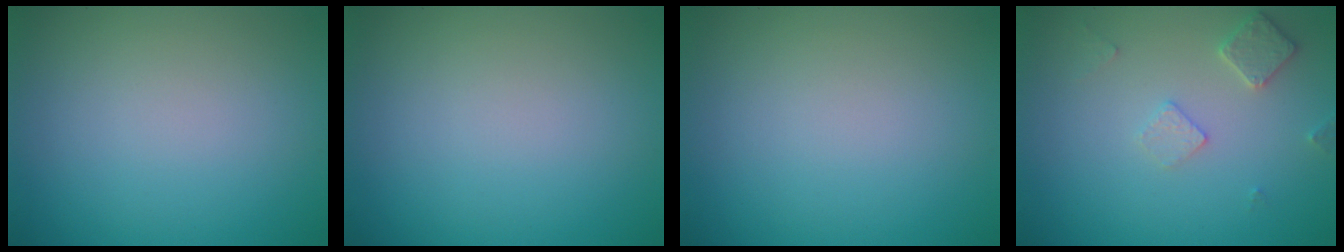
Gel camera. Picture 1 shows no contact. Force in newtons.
{"total": 0.0}
{"total": 0.0}
{"total": 2.1, "press": 2.1, "slide": 0.3}